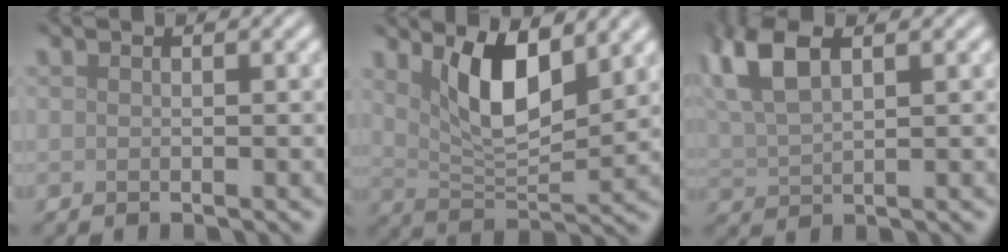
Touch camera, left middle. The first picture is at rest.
{"total": 6.7, "force": [2.9, 2.6, 5.4], "torque": [-0.102, -0.007, 0.055]}
{"total": 6.4, "force": [3.0, 2.9, 4.8], "torque": [-0.117, 0.016, 0.060]}